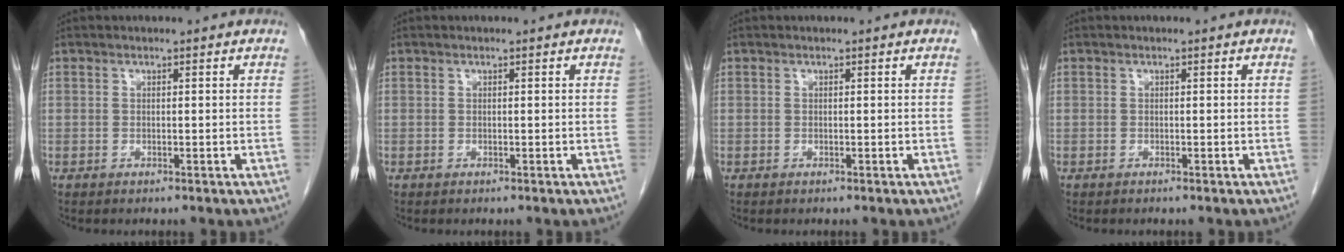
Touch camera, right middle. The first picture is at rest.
{"total": 0.0}
{"total": 0.0}
{"total": 0.0}